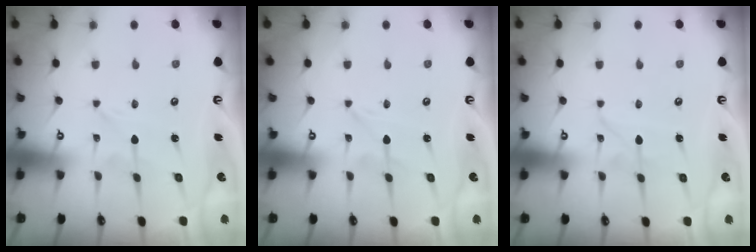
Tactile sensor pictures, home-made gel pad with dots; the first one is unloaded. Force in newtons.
{"total": 0.0}
{"total": 2.3, "press": 2.3, "slide": 0.2}